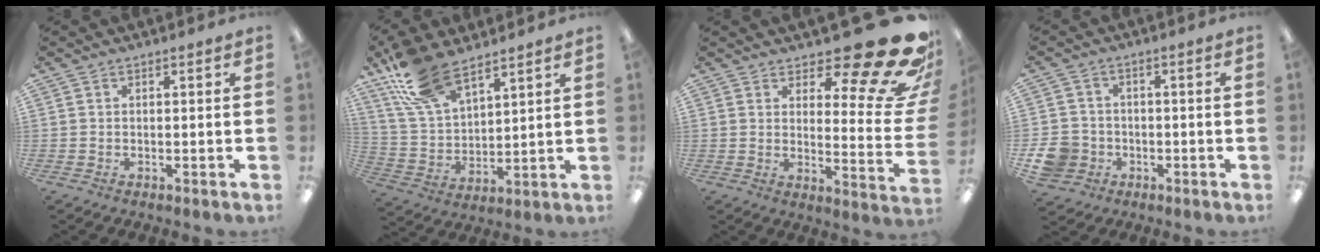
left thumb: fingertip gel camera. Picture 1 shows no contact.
{"total": 16.4, "force": [11.5, 7.6, 8.9], "torque": [-0.193, -0.035, 0.217]}
{"total": 19.7, "force": [12.8, 6.0, 13.7], "torque": [-0.162, -0.101, 0.202]}
{"total": 7.7, "force": [-2.6, 6.8, 2.6], "torque": [-0.069, 0.021, -0.048]}